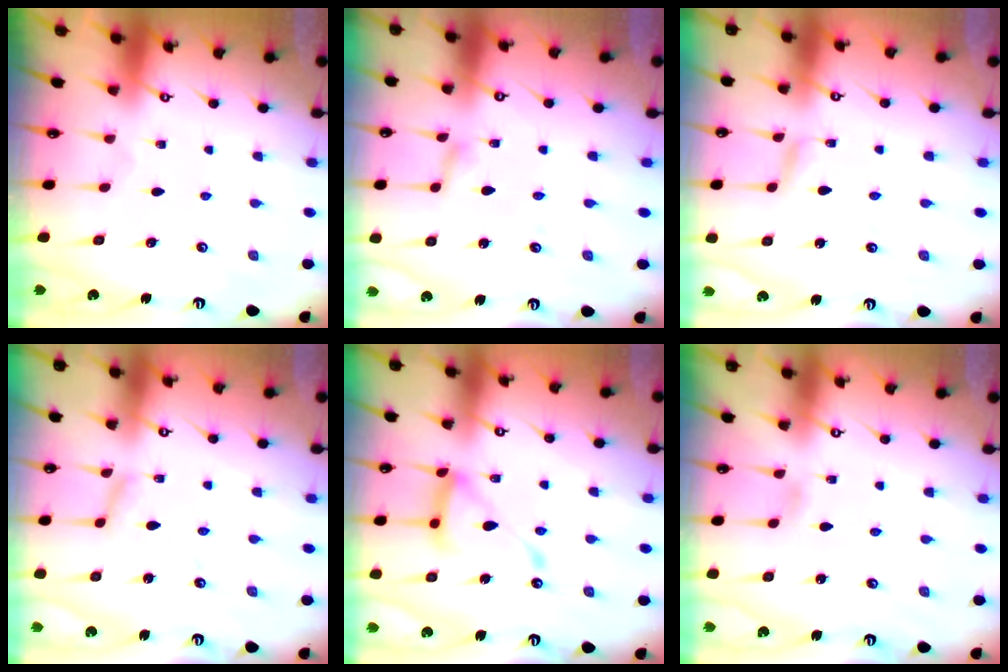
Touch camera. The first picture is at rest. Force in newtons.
{"total": 2.7, "press": 2.6, "slide": 0.3}
{"total": 2.5, "press": 2.5, "slide": 0.2}
{"total": 4.6, "press": 4.6, "slide": 0.3}
{"total": 13.9, "press": 13.8, "slide": 1.0}
{"total": 2.5, "press": 2.5, "slide": 0.3}